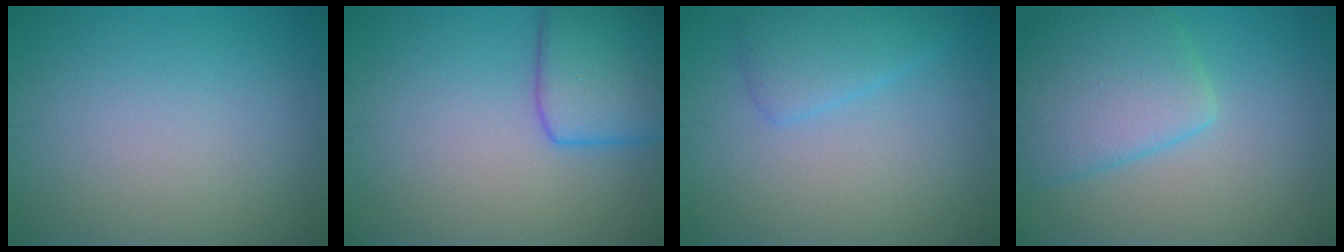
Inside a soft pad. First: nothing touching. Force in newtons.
{"total": 6.4, "press": 6.4, "slide": 0.3}
{"total": 2.7, "press": 2.6, "slide": 0.3}
{"total": 6.0, "press": 6.0, "slide": 0.3}